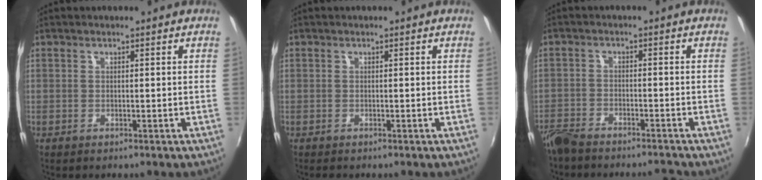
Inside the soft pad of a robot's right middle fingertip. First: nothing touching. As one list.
[{"total": 0.0}, {"total": 7.3, "force": [-6.8, 1.6, 2.2], "torque": [-0.069, -0.011, -0.120]}]